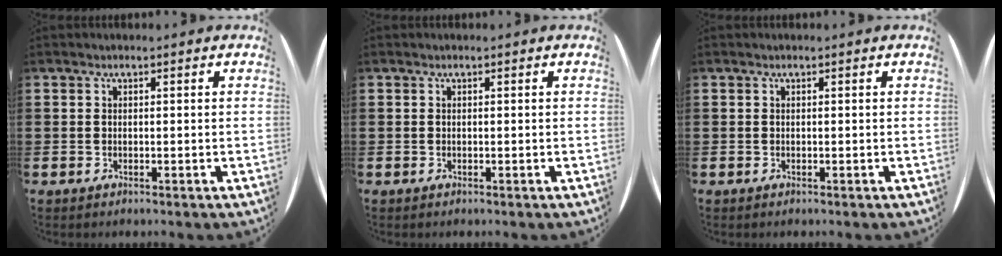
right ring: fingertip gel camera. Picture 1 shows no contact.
{"total": 0.0}
{"total": 0.0}